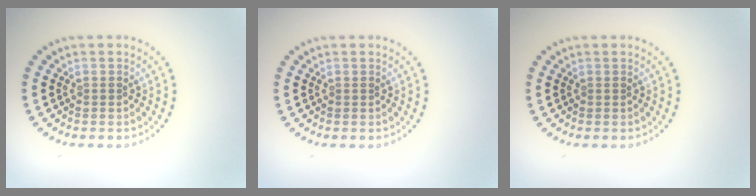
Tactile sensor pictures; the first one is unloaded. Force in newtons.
{"total": 0.0}
{"total": 0.0}